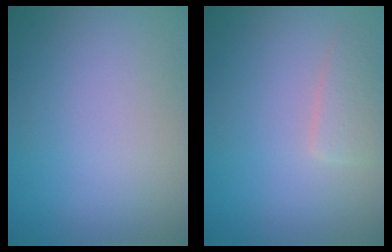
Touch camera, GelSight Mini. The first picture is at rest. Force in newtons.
{"total": 2.0, "press": 2.0, "slide": 0.1}